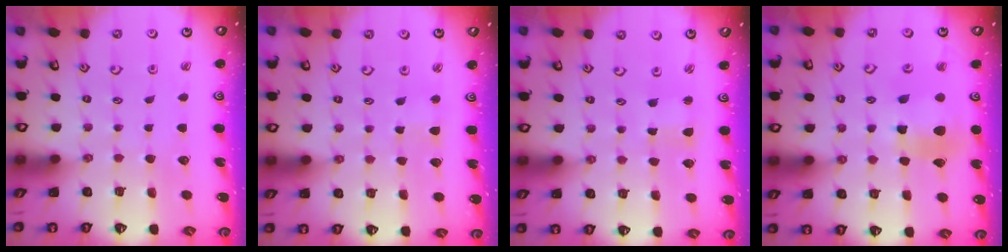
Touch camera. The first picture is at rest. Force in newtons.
{"total": 3.1, "press": 3.1, "slide": 0.7}
{"total": 2.5, "press": 2.5, "slide": 0.3}
{"total": 11.2, "press": 11.1, "slide": 1.5}